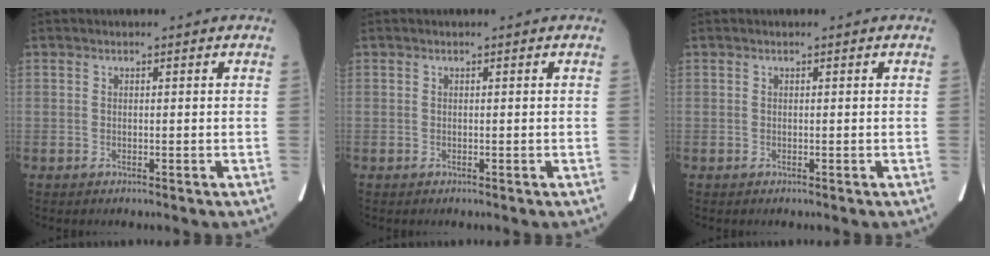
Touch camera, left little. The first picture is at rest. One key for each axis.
{"total": 0.0}
{"total": 0.0}